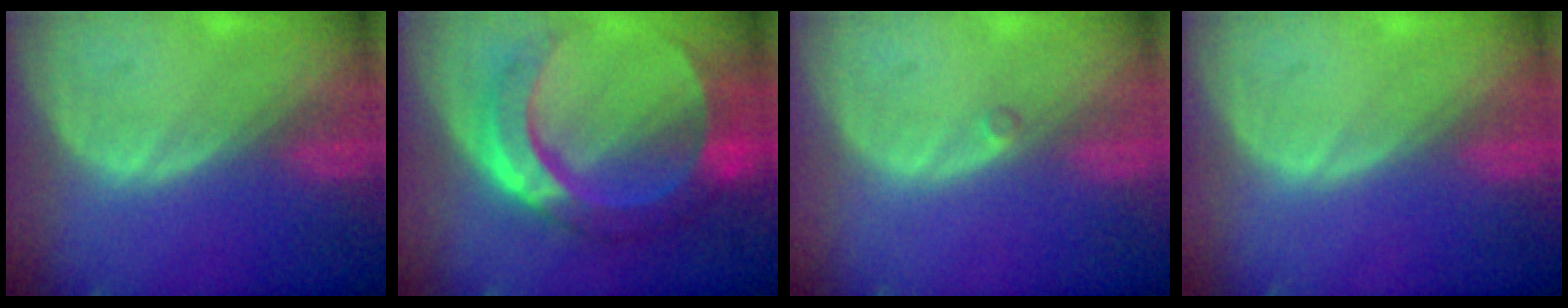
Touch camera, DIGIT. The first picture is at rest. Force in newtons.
{"total": 11.0, "press": 10.9, "slide": 1.1}
{"total": 0.5, "press": 0.5, "slide": 0.2}
{"total": 0.0}